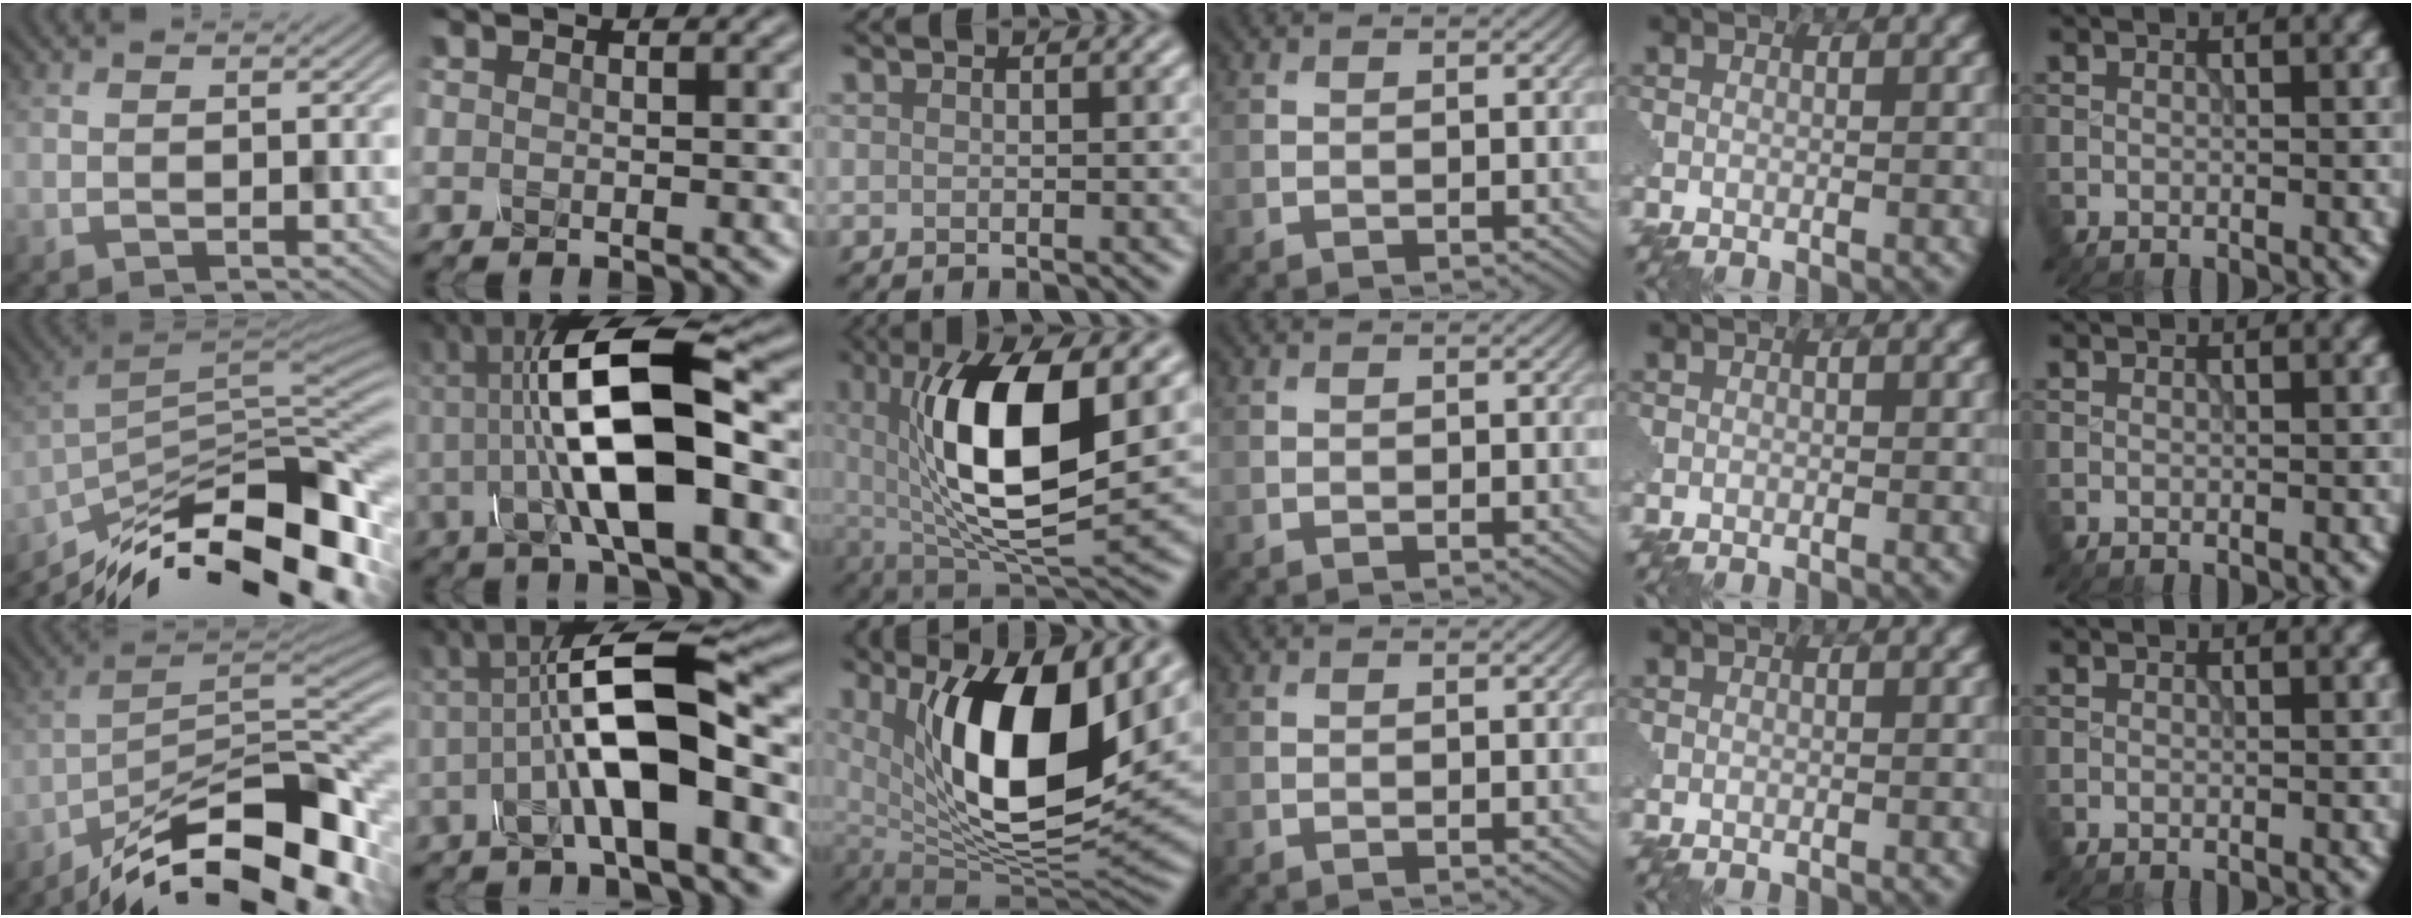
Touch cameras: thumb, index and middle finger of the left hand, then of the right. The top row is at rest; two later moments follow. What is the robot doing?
{"motion": "assemble", "object": "glue stick"}